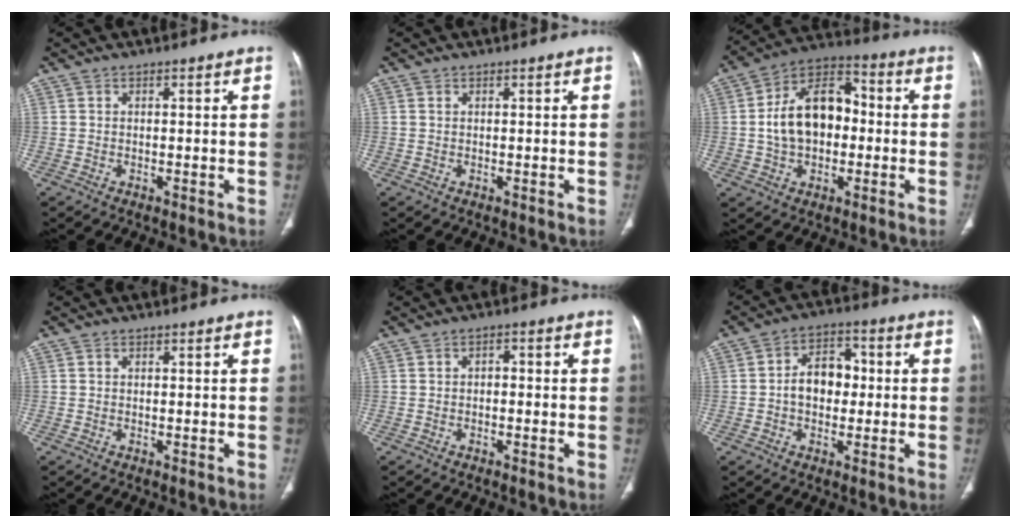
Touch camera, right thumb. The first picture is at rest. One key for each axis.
{"total": 0.0}
{"total": 15.3, "fx": -0.1, "fy": 10.1, "fz": 11.4, "tx": -0.174, "ty": 0.036, "tz": -0.010}
{"total": 0.0}
{"total": 1.6, "fx": -0.1, "fy": 1.1, "fz": 1.2, "tx": -0.009, "ty": 0.009, "tz": -0.007}
{"total": 8.5, "fx": -0.1, "fy": 6.1, "fz": 6.0, "tx": -0.070, "ty": 0.025, "tz": -0.009}